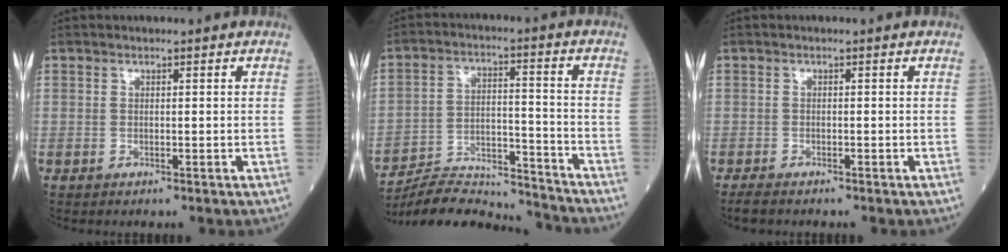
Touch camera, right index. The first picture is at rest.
{"total": 14.9, "force": [-14.7, 1.1, 1.8], "torque": [-0.031, 0.023, -0.233]}
{"total": 1.7, "force": [-1.5, 0.4, 0.9], "torque": [-0.024, -0.006, -0.023]}